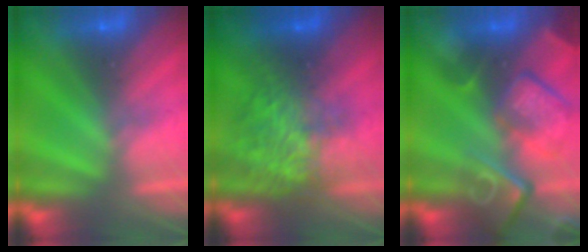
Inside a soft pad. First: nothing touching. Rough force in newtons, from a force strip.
{"total": 7.5}
{"total": 8.6}